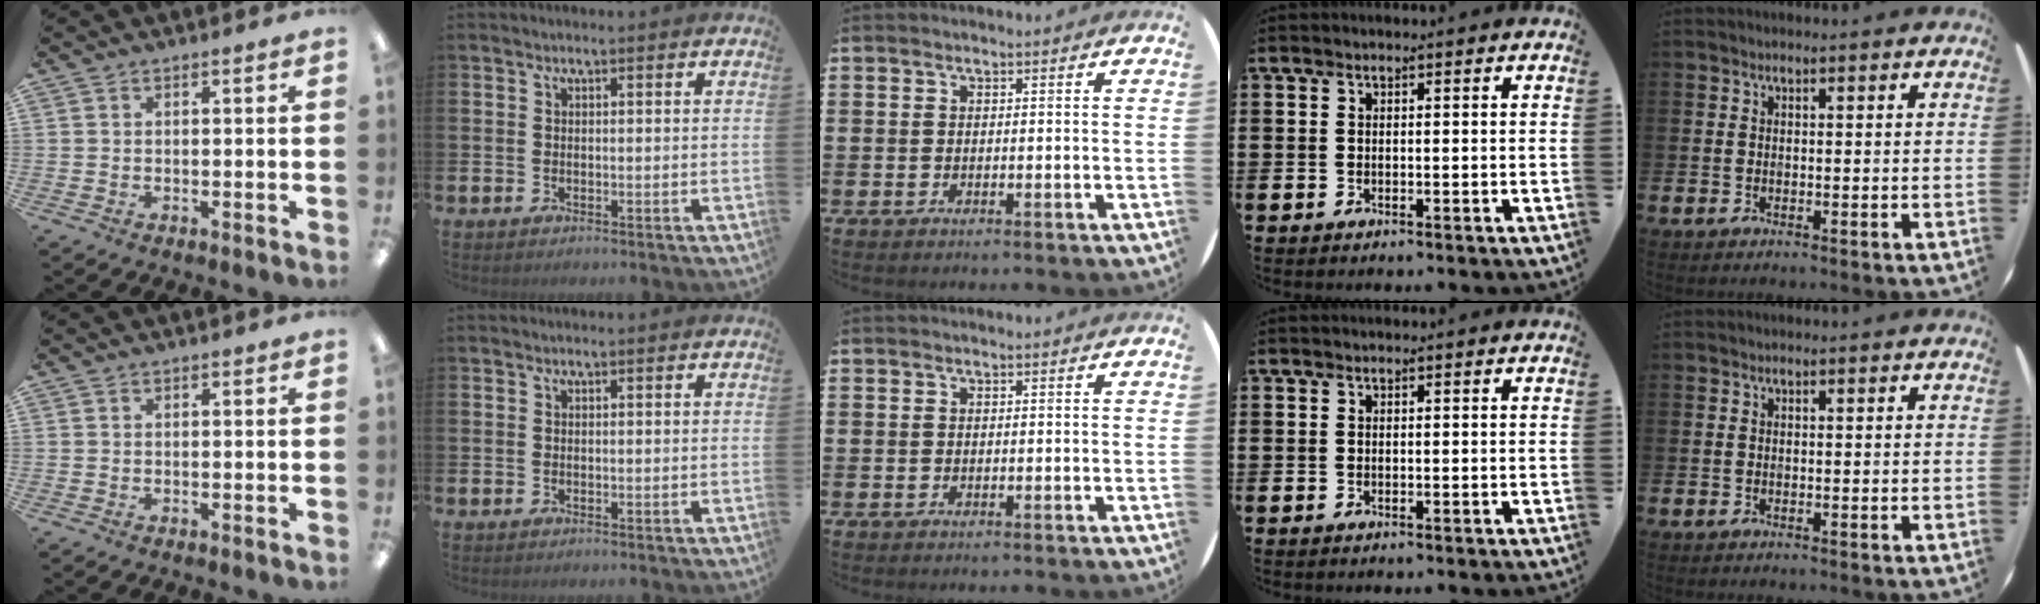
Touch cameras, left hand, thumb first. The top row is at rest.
{}